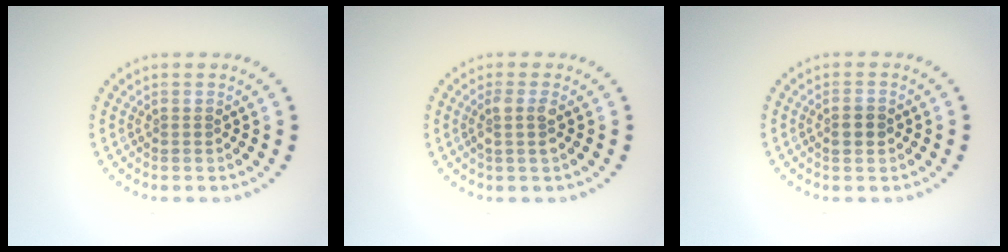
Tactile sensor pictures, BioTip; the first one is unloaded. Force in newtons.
{"total": 1.8, "press": 1.5, "slide": 1.0}
{"total": 1.7, "press": 1.7, "slide": 0.2}